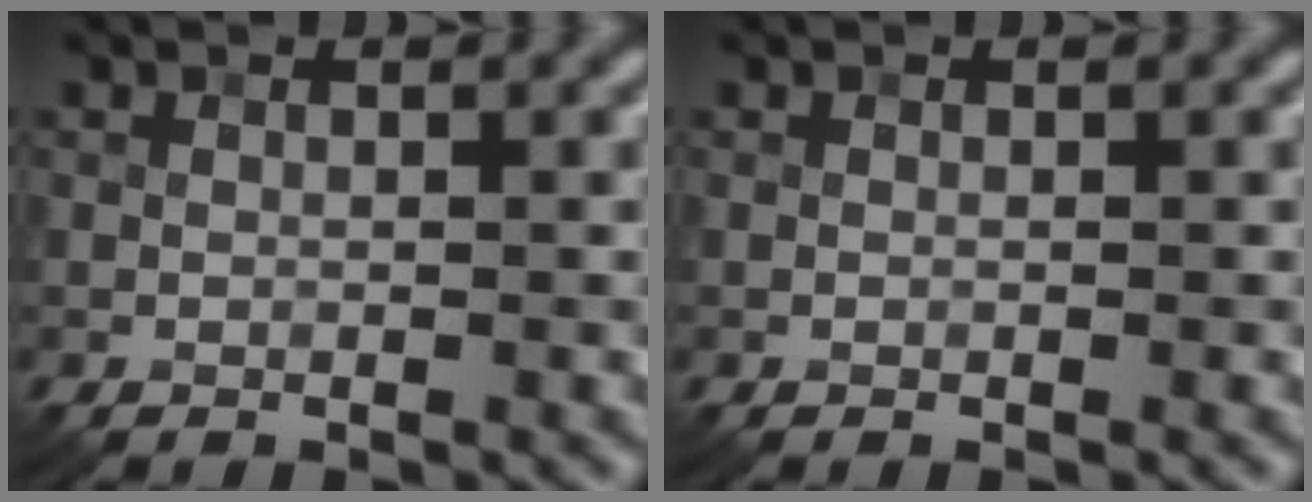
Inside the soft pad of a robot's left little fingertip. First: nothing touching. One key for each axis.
{"total": 0.0}